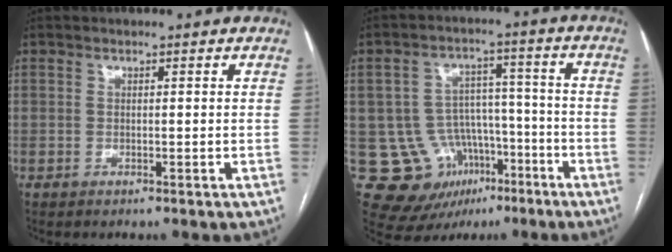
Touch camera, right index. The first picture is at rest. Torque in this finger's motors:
{"motor_torque": [-0.13, -0.09, -0.56, -0.21]}